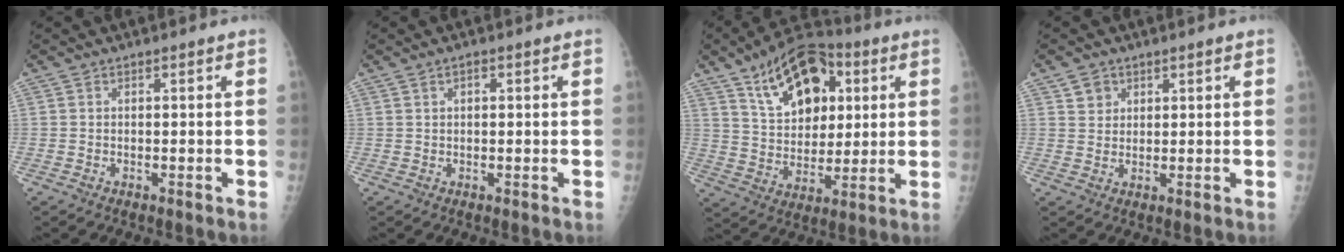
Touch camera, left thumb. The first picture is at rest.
{"total": 0.9, "force": [0.3, 0.6, 0.6], "torque": [-0.003, 0.002, 0.005]}
{"total": 17.8, "force": [7.3, 10.9, 12.0], "torque": [-0.145, -0.014, 0.126]}
{"total": 3.0, "force": [1.7, 2.4, 0.5], "torque": [0.010, -0.010, 0.026]}